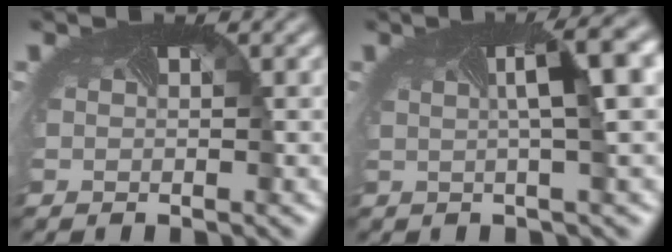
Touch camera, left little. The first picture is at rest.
{"total": 6.7, "force": [1.6, 1.4, 6.4], "torque": [-0.073, 0.019, 0.021]}